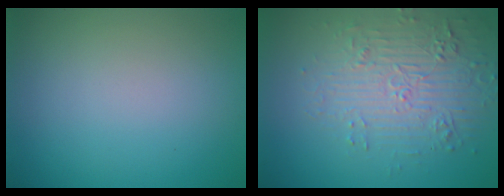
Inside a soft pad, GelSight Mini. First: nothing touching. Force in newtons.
{"total": 4.3, "press": 3.9, "slide": 1.7}